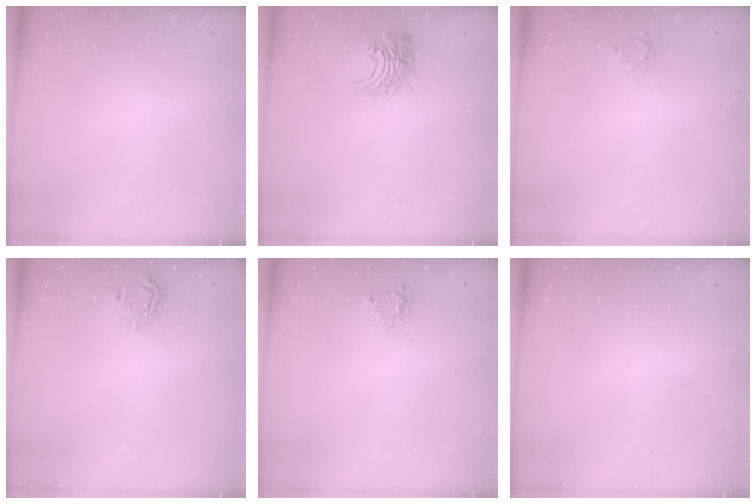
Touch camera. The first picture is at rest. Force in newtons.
{"total": 9.4, "press": 9.4, "slide": 0.9}
{"total": 3.0, "press": 3.0, "slide": 0.3}
{"total": 6.3, "press": 6.3, "slide": 0.4}
{"total": 4.5, "press": 4.5, "slide": 0.5}
{"total": 0.0}